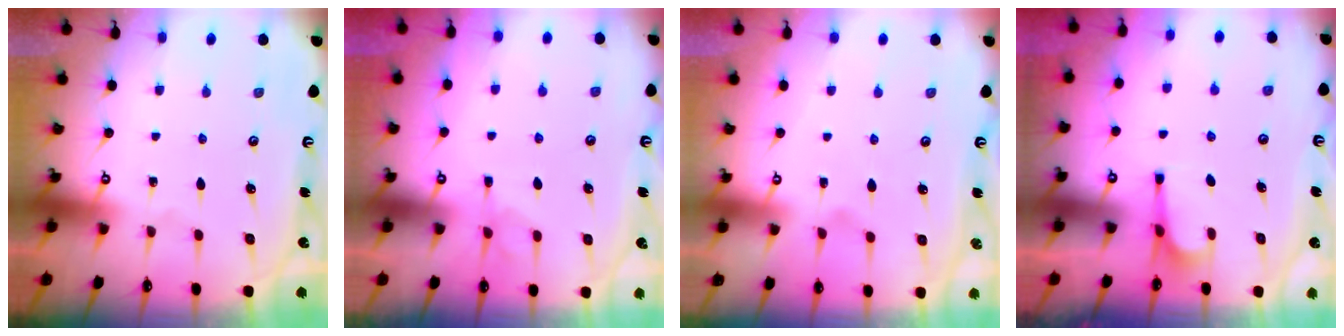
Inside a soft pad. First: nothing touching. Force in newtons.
{"total": 1.7, "press": 1.3, "slide": 1.1}
{"total": 1.1, "press": 0.1, "slide": 1.1}
{"total": 2.2, "press": 2.2, "slide": 0.5}